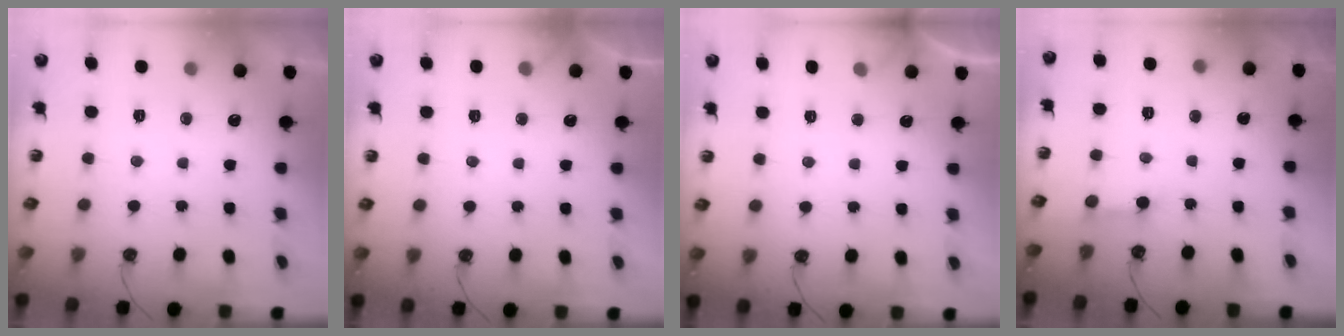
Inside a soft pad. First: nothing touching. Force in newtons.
{"total": 3.6, "press": 3.6, "slide": 0.4}
{"total": 3.9, "press": 3.9, "slide": 0.5}
{"total": 2.5, "press": 2.5, "slide": 0.1}